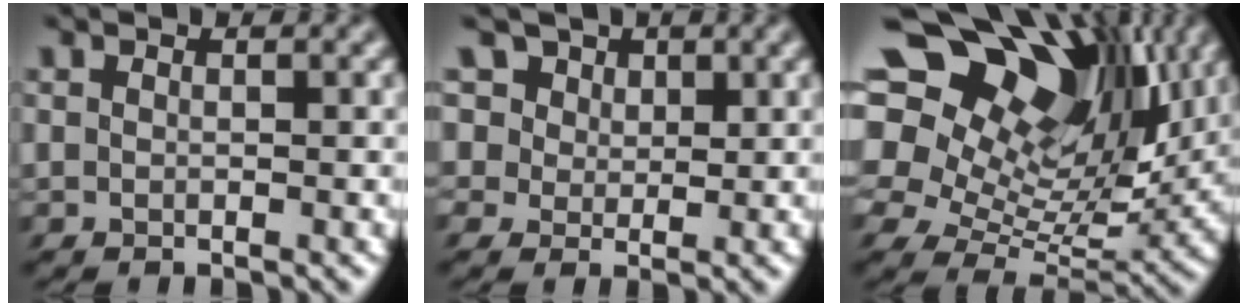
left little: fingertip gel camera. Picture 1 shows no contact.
{"total": 5.3, "force": [2.6, 4.1, 2.2], "torque": [-0.054, 0.008, 0.032]}
{"total": 15.9, "force": [6.4, 9.6, 10.9], "torque": [-0.205, 0.038, 0.103]}